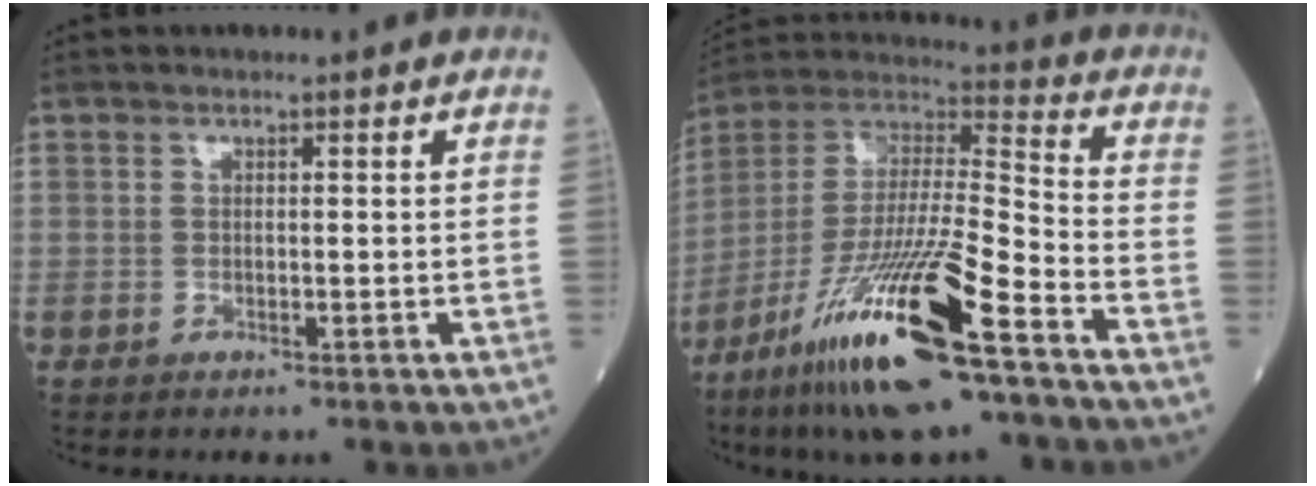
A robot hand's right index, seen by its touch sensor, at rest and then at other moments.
{"total": 22.3, "force": [-12.6, 2.1, 18.2], "torque": [-0.372, -0.046, -0.234]}